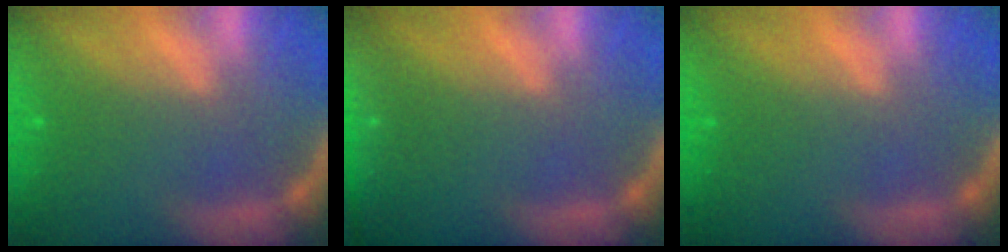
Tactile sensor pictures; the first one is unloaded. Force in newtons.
{"total": 6.0}
{"total": 0.0}